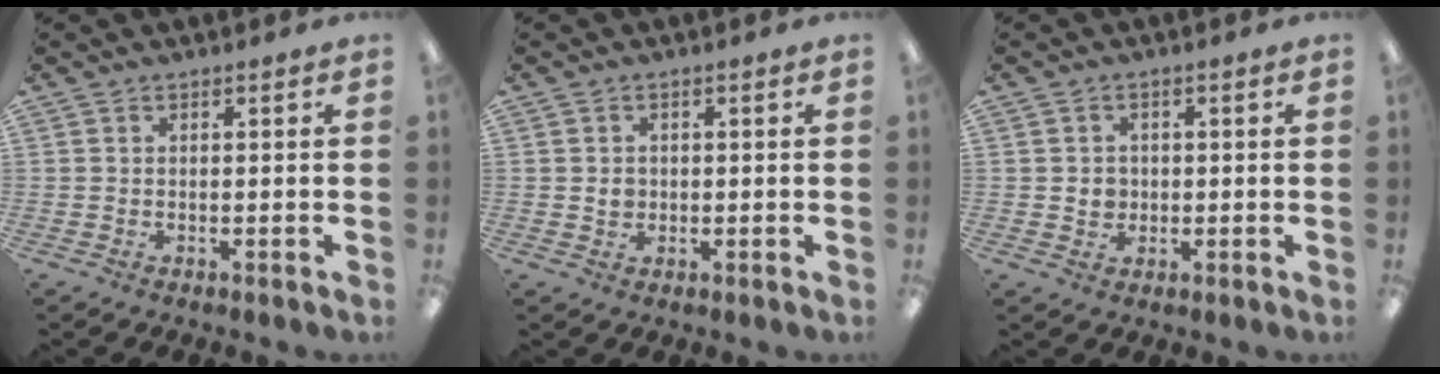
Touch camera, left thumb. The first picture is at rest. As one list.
[{"total": 2.1, "force": [0.1, 1.9, 1.0], "torque": [-0.012, 0.002, -0.002]}, {"total": 2.9, "force": [0.1, 2.8, 0.8], "torque": [-0.011, 0.002, -0.002]}]